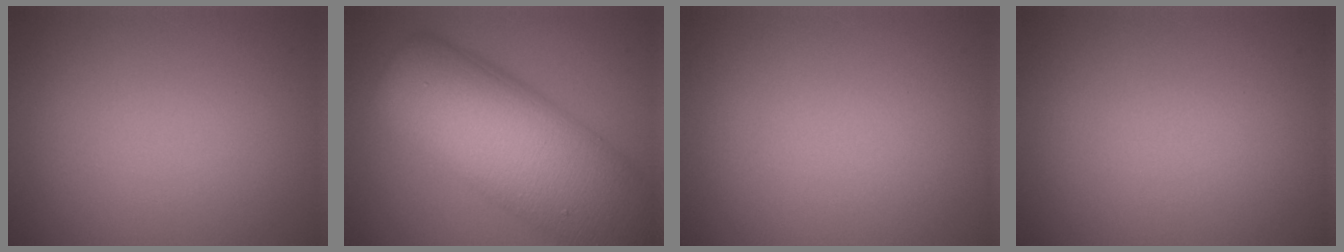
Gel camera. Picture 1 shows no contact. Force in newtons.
{"total": 15.2, "press": 15.1, "slide": 0.6}
{"total": 0.0}
{"total": 0.0}